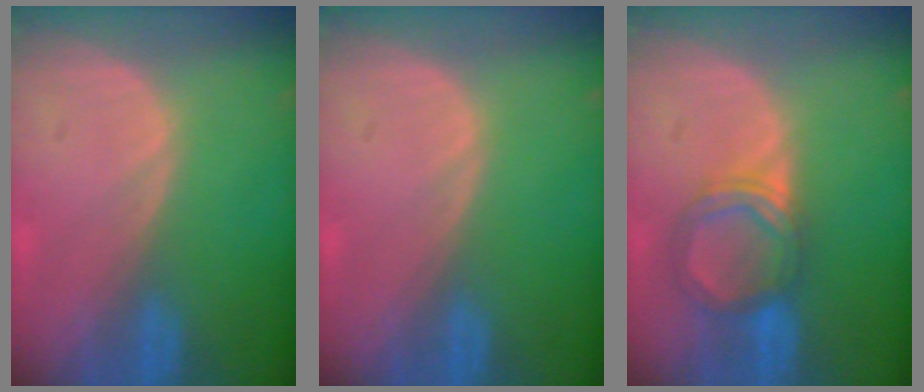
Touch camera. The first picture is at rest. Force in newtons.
{"total": 0.0}
{"total": 5.5, "press": 5.2, "slide": 1.7}